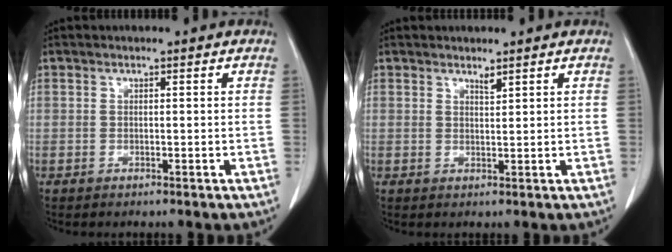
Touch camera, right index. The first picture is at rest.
{"total": 1.0, "force": [0.9, 0.0, 0.5], "torque": [-0.009, -0.007, 0.017]}